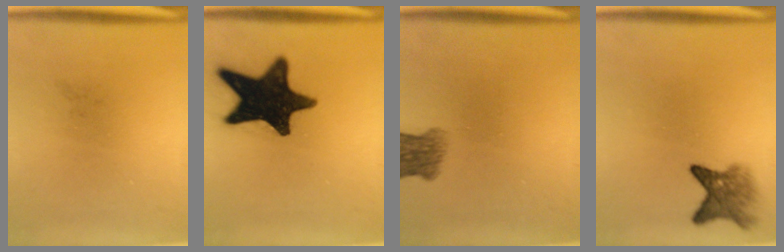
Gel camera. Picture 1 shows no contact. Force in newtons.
{"total": 17.2}
{"total": 4.0}
{"total": 4.3}